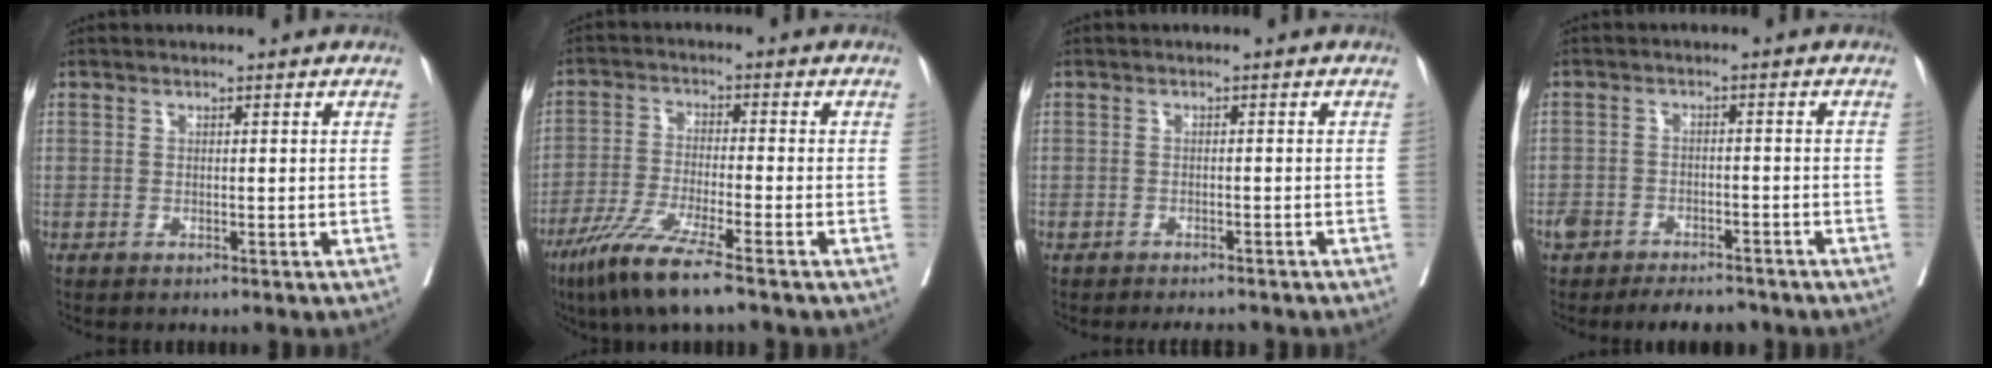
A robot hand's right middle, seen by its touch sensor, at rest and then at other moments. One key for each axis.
{"total": 9.2, "fx": -6.3, "fy": -0.1, "fz": 6.7, "tx": -0.135, "ty": -0.030, "tz": -0.122}
{"total": 4.4, "fx": -3.9, "fy": 1.2, "fz": 1.5, "tx": -0.015, "ty": -0.002, "tz": -0.053}
{"total": 8.2, "fx": -6.8, "fy": 3.3, "fz": 3.0, "tx": -0.050, "ty": 0.003, "tz": -0.100}